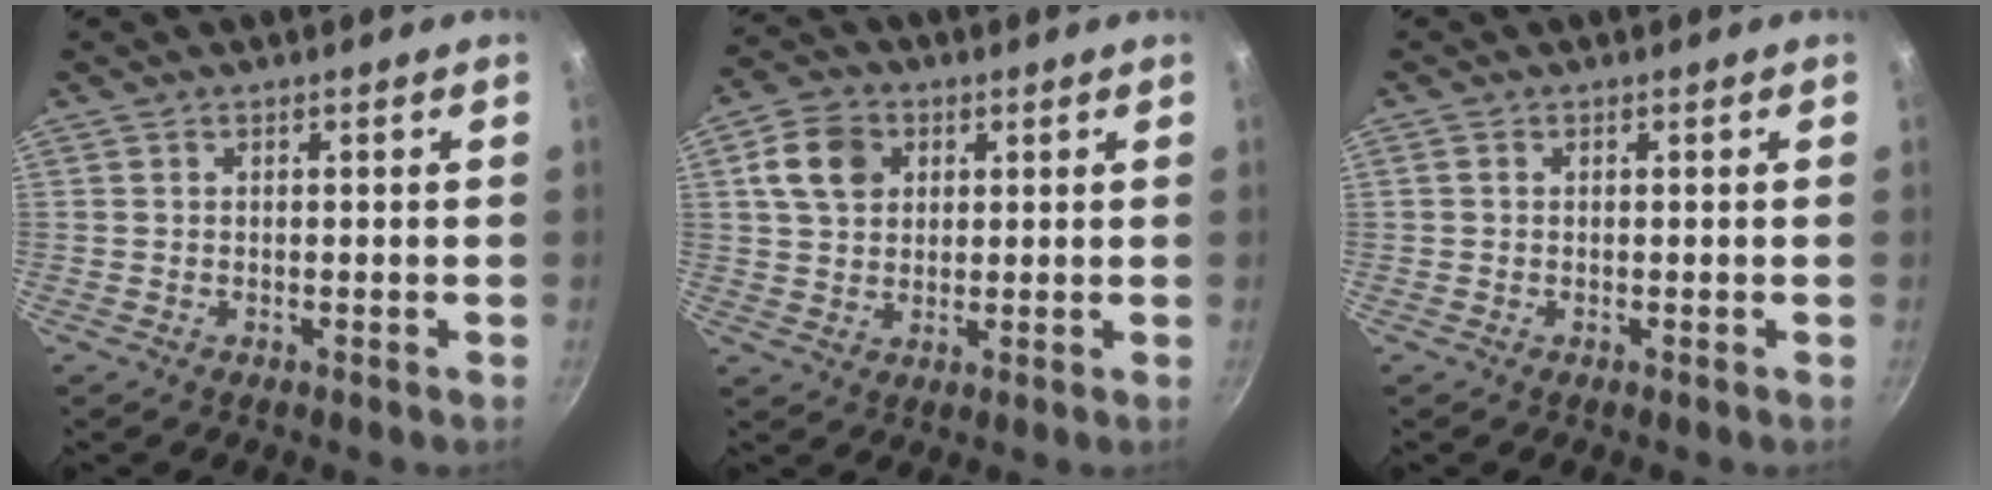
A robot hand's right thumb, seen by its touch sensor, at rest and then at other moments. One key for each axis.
{"total": 8.6, "fx": 2.7, "fy": 6.8, "fz": 4.6, "tx": -0.068, "ty": 0.008, "tz": 0.042}
{"total": 0.6, "fx": 0.1, "fy": 0.5, "fz": 0.3, "tx": -0.005, "ty": 0.003, "tz": 0.001}